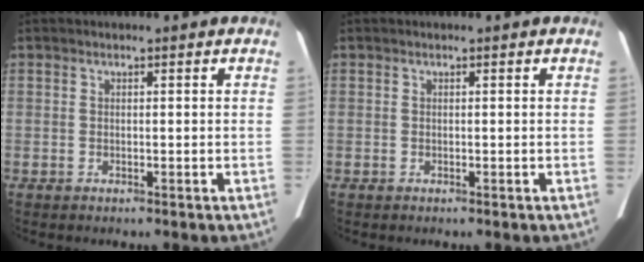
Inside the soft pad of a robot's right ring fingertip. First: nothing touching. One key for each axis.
{"total": 0.0}